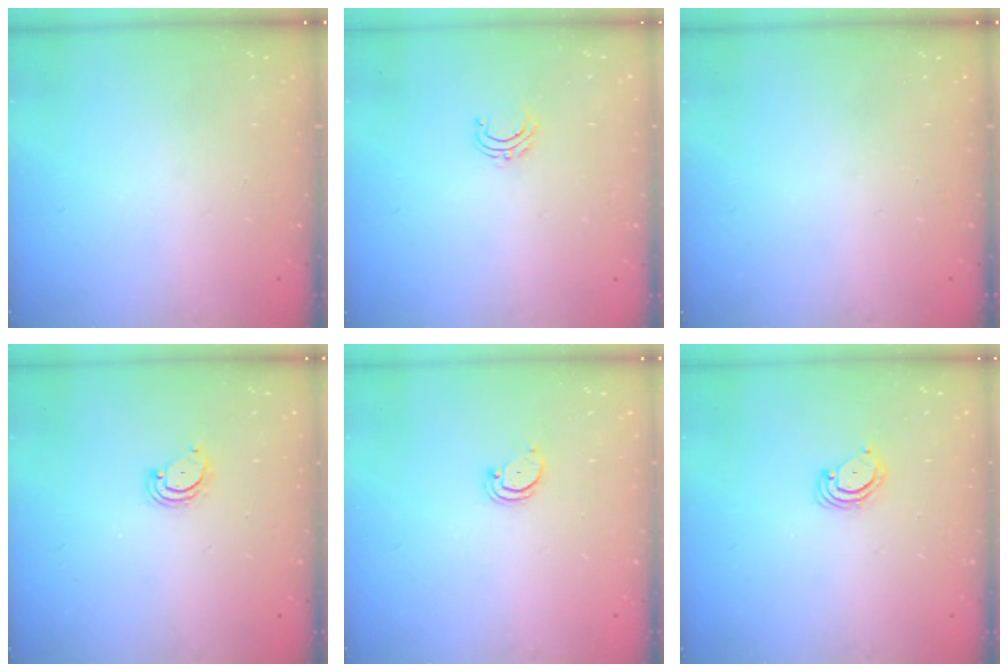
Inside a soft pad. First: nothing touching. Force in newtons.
{"total": 4.3, "press": 4.3, "slide": 0.3}
{"total": 0.0}
{"total": 2.3, "press": 2.3, "slide": 0.2}
{"total": 1.5, "press": 1.5, "slide": 0.2}
{"total": 3.8, "press": 3.8, "slide": 0.3}